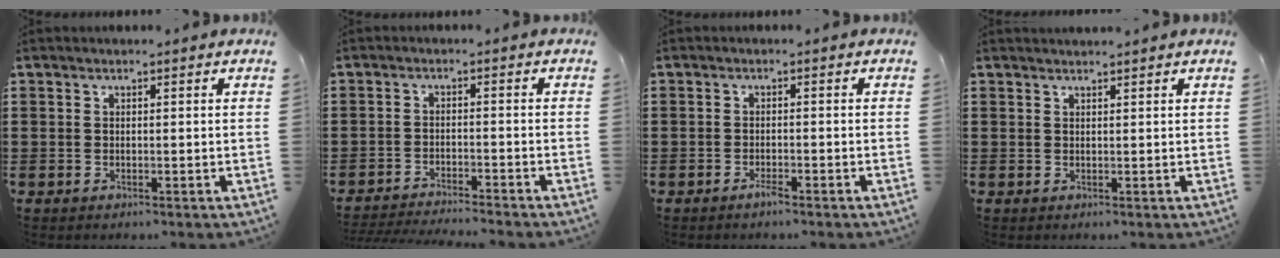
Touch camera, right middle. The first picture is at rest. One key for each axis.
{"total": 2.9, "fx": -2.8, "fy": -0.3, "fz": 0.5, "tx": -0.009, "ty": -0.001, "tz": -0.059}
{"total": 1.5, "fx": -1.2, "fy": 0.1, "fz": 0.9, "tx": -0.019, "ty": -0.005, "tz": -0.020}
{"total": 1.0, "fx": 1.0, "fy": -0.1, "fz": 0.1, "tx": -0.004, "ty": -0.002, "tz": 0.019}